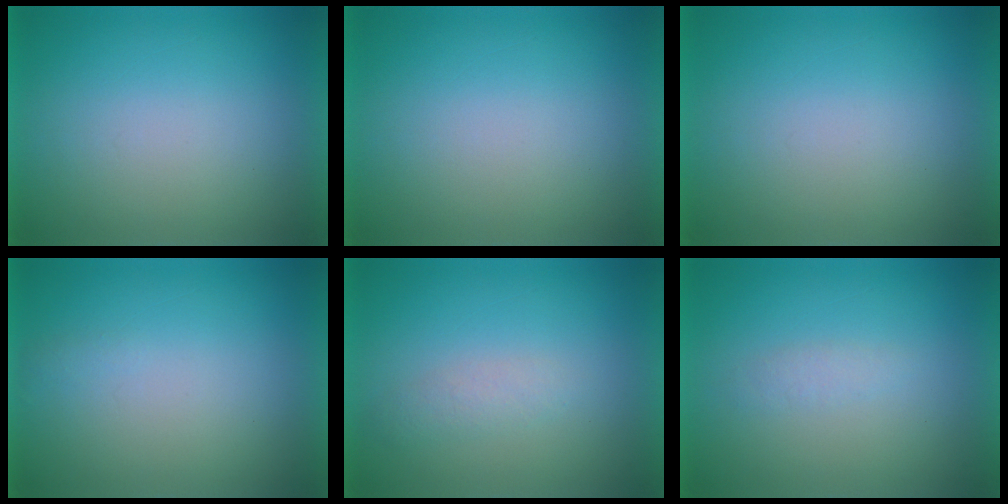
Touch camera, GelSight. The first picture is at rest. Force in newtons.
{"total": 0.0}
{"total": 0.0}
{"total": 1.1}
{"total": 1.9}
{"total": 1.3}